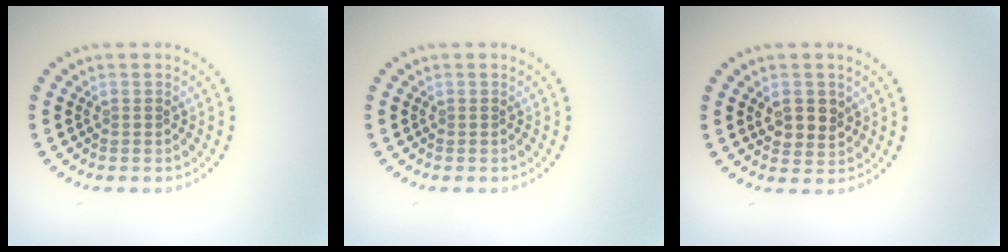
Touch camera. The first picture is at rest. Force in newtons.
{"total": 0.0}
{"total": 2.6, "press": 2.4, "slide": 1.0}